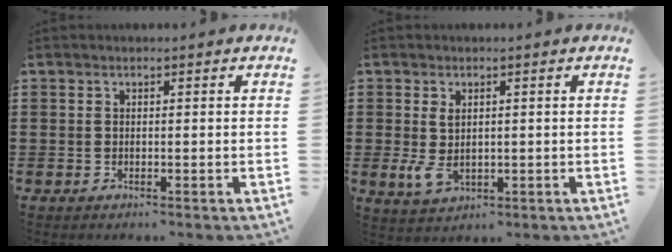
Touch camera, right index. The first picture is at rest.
{"total": 3.5, "force": [0.0, 2.1, 2.9], "torque": [-0.072, -0.004, -0.002]}